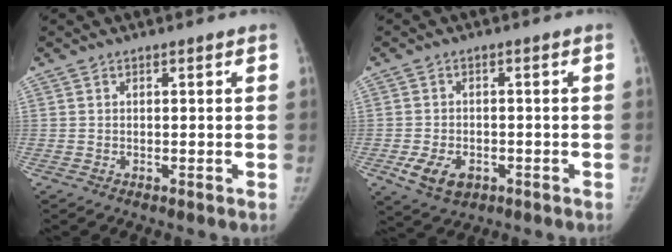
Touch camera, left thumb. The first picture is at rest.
{"total": 6.4, "force": [-2.6, 4.3, 3.9], "torque": [-0.069, 0.005, -0.037]}